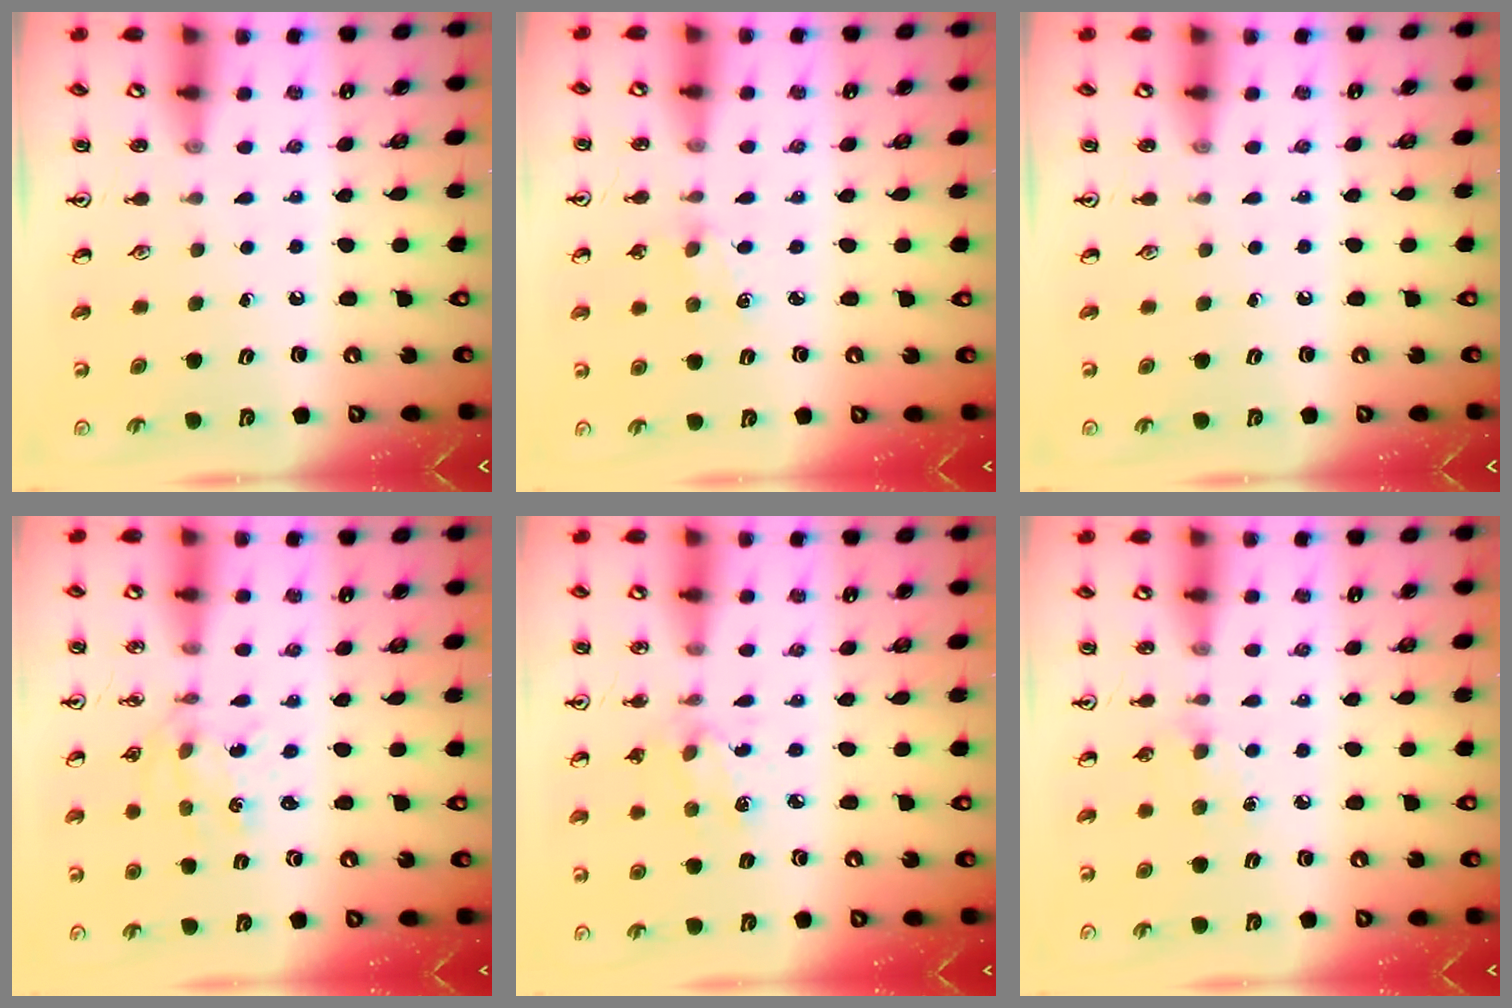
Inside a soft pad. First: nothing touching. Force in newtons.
{"total": 1.3, "press": 1.3, "slide": 0.2}
{"total": 0.0}
{"total": 1.1, "press": 1.1, "slide": 0.1}
{"total": 2.5, "press": 2.4, "slide": 0.7}
{"total": 5.2, "press": 5.1, "slide": 0.7}